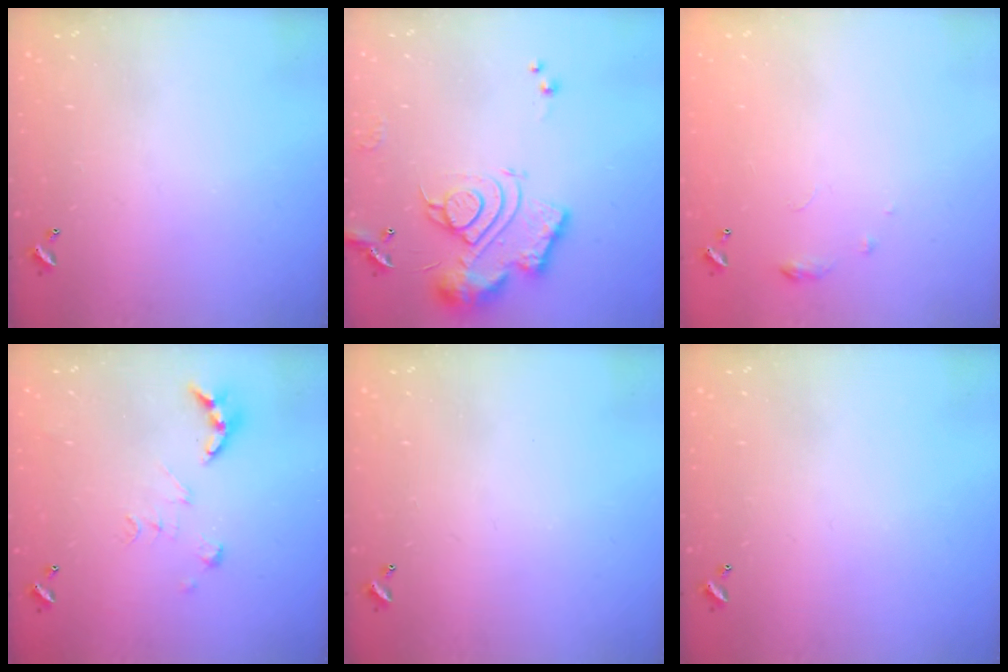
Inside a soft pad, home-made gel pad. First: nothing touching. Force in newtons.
{"total": 15.7, "press": 15.6, "slide": 1.8}
{"total": 6.3, "press": 6.2, "slide": 0.9}
{"total": 7.1, "press": 7.0, "slide": 0.9}
{"total": 0.0}
{"total": 0.0}